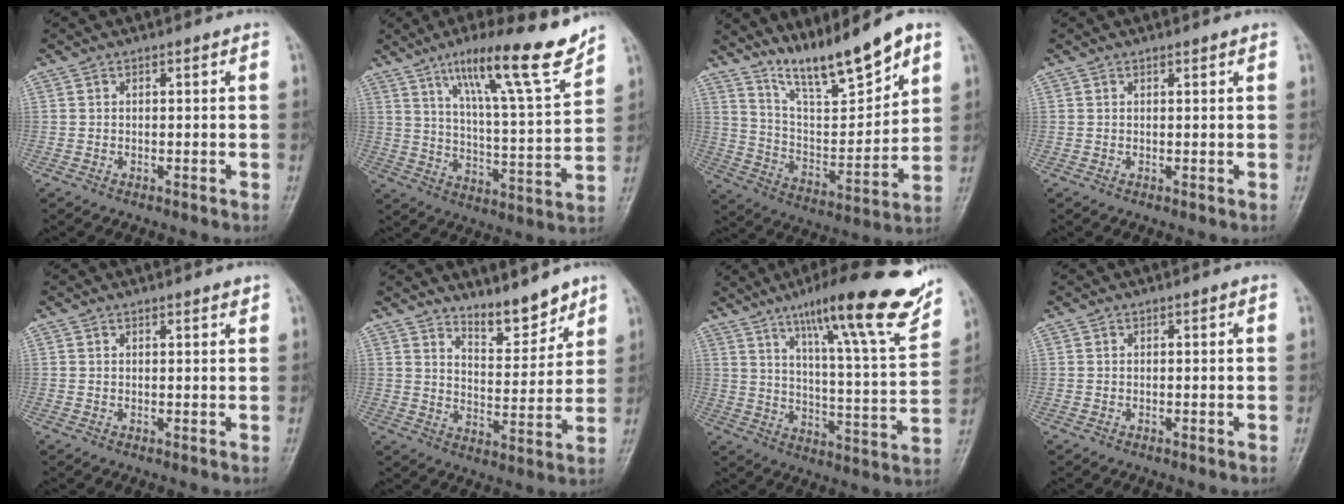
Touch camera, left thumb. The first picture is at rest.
{"total": 18.2, "force": [12.6, 2.0, 12.9], "torque": [-0.182, -0.069, 0.203]}
{"total": 15.2, "force": [11.7, 3.1, 9.1], "torque": [-0.123, -0.070, 0.210]}
{"total": 0.7, "force": [0.6, 0.0, 0.3], "torque": [-0.005, -0.003, 0.010]}
{"total": 1.1, "force": [1.0, 0.2, 0.4], "torque": [-0.001, -0.005, 0.014]}
{"total": 8.1, "force": [7.0, 2.4, 3.4], "torque": [-0.032, -0.064, 0.120]}
{"total": 22.9, "force": [15.1, 3.2, 16.9], "torque": [-0.222, -0.059, 0.224]}
{"total": 0.0}